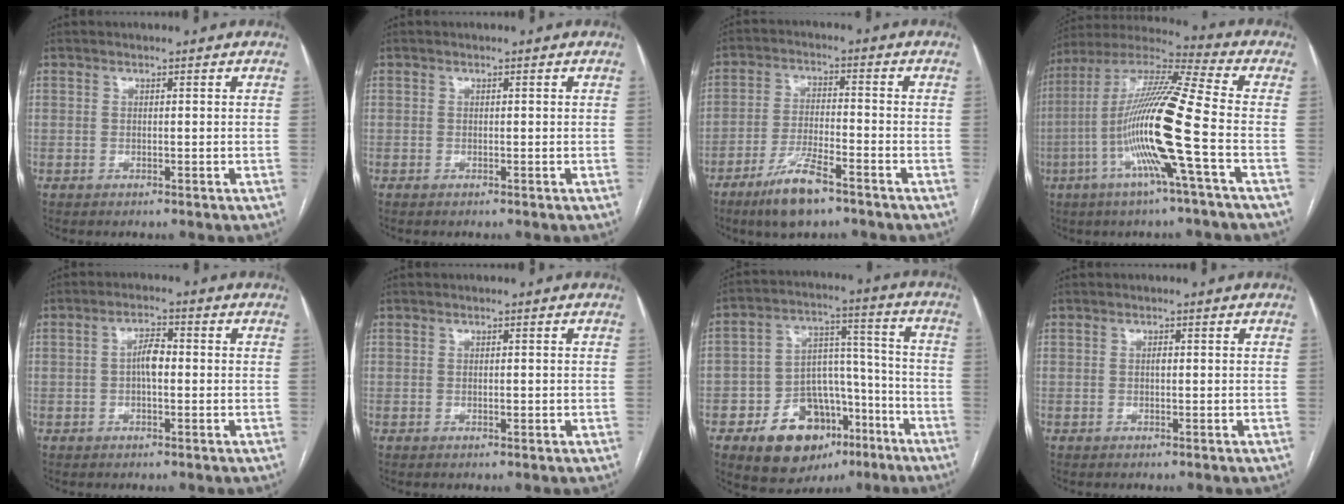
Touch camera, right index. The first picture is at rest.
{"total": 0.0}
{"total": 8.4, "force": [-5.7, 1.5, 6.1], "torque": [-0.120, -0.014, -0.102]}
{"total": 17.6, "force": [-4.8, -0.9, 16.9], "torque": [-0.333, -0.005, -0.104]}
{"total": 3.4, "force": [-0.2, 1.3, 3.2], "torque": [-0.058, 0.010, -0.005]}
{"total": 0.9, "force": [-0.1, 0.4, 0.8], "torque": [-0.015, -0.001, -0.001]}
{"total": 15.7, "force": [-8.3, 10.1, 8.7], "torque": [-0.124, 0.041, -0.117]}
{"total": 0.6, "force": [0.0, 0.3, 0.5], "torque": [-0.011, 0.001, -0.001]}